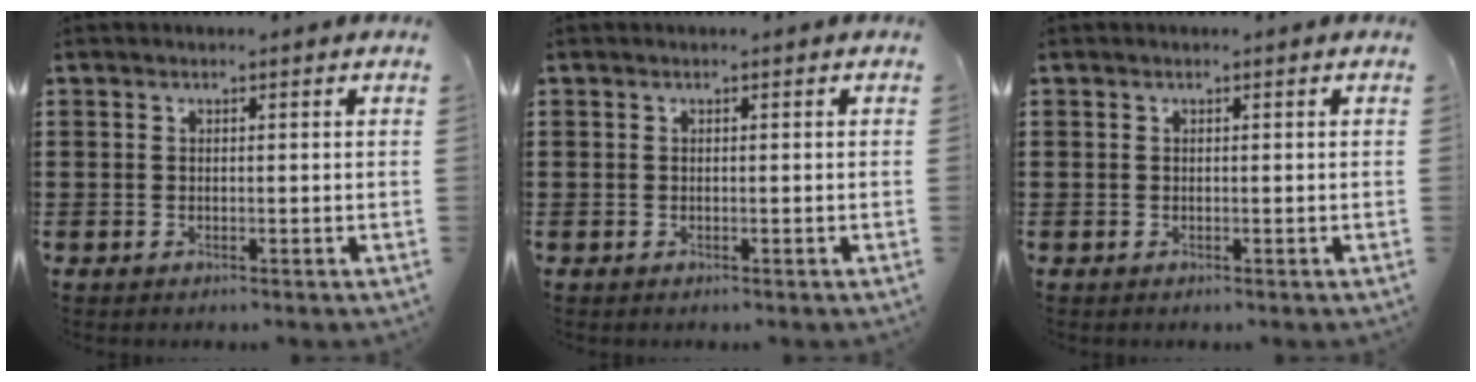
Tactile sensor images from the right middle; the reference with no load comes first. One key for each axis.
{"total": 0.0}
{"total": 0.0}